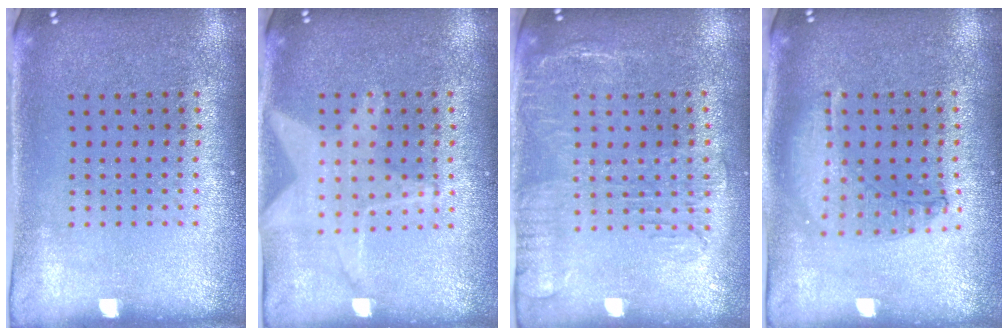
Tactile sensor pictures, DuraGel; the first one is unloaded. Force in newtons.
{"total": 1.4, "press": 1.3, "slide": 0.3}
{"total": 1.9, "press": 1.5, "slide": 1.2}
{"total": 1.0, "press": 0.9, "slide": 0.3}